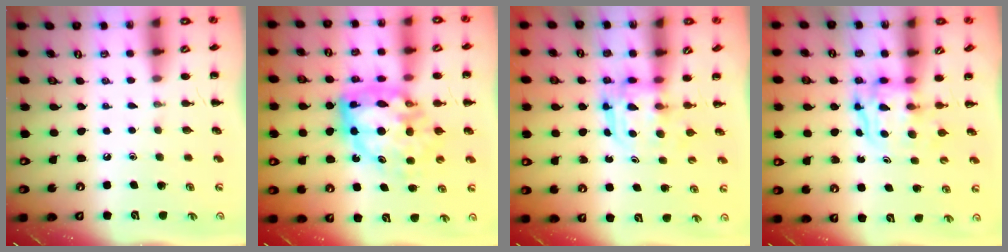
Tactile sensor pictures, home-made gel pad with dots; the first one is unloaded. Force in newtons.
{"total": 14.9, "press": 14.4, "slide": 3.8}
{"total": 3.1, "press": 3.1, "slide": 0.2}
{"total": 3.6, "press": 3.6, "slide": 0.4}